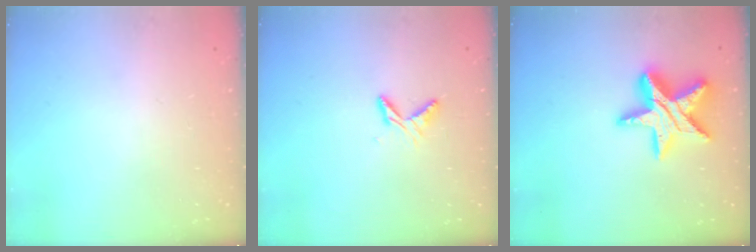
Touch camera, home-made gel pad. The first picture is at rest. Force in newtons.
{"total": 6.1, "press": 6.1, "slide": 0.6}
{"total": 16.3, "press": 16.2, "slide": 1.4}